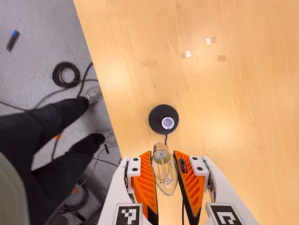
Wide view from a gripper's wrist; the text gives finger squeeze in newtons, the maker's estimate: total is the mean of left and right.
{"total": 20.4, "left": 22.8, "right": 18.0}